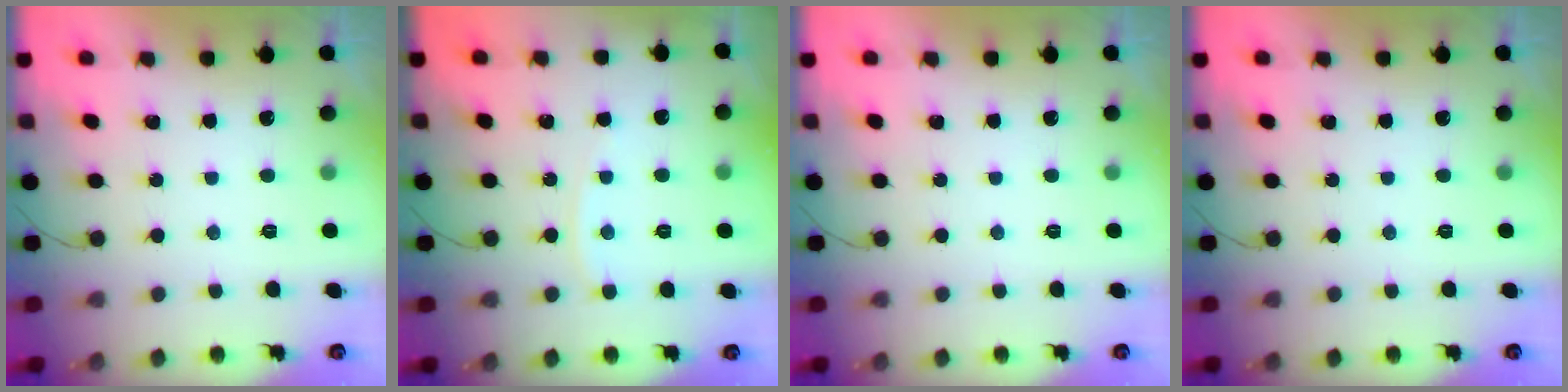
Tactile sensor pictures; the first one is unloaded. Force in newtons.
{"total": 2.9, "press": 2.9, "slide": 0.3}
{"total": 0.0}
{"total": 0.0}